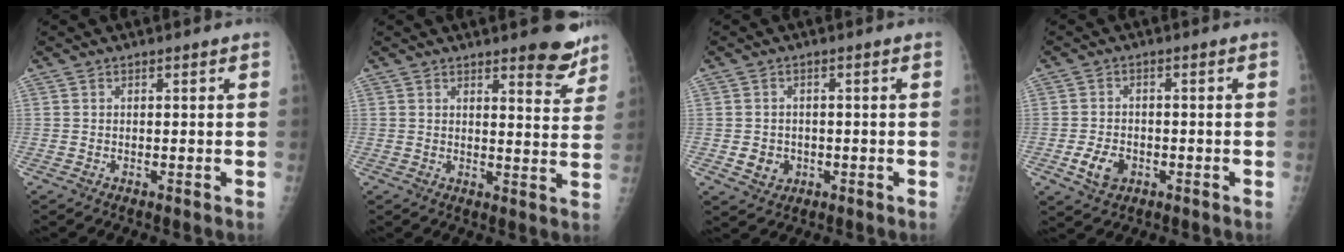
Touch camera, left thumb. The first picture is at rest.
{"total": 7.2, "force": [5.5, 2.2, 4.1], "torque": [-0.023, -0.038, 0.065]}
{"total": 3.6, "force": [-0.9, 3.1, 1.4], "torque": [-0.005, 0.004, -0.004]}
{"total": 4.9, "force": [-2.0, 3.5, 2.8], "torque": [-0.041, 0.006, -0.030]}